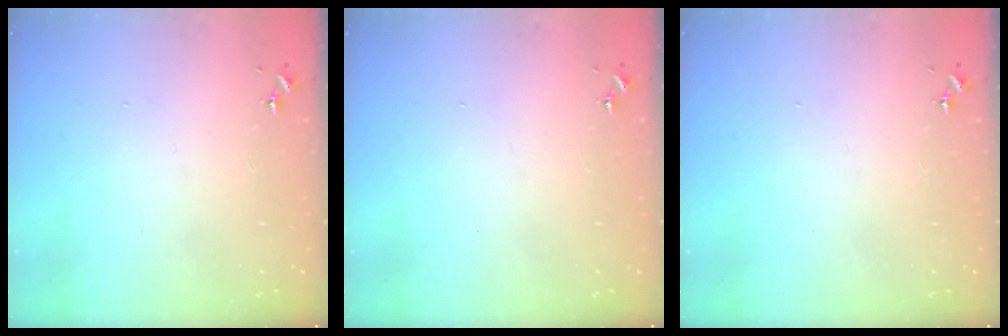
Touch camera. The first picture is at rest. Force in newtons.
{"total": 0.0}
{"total": 0.0}